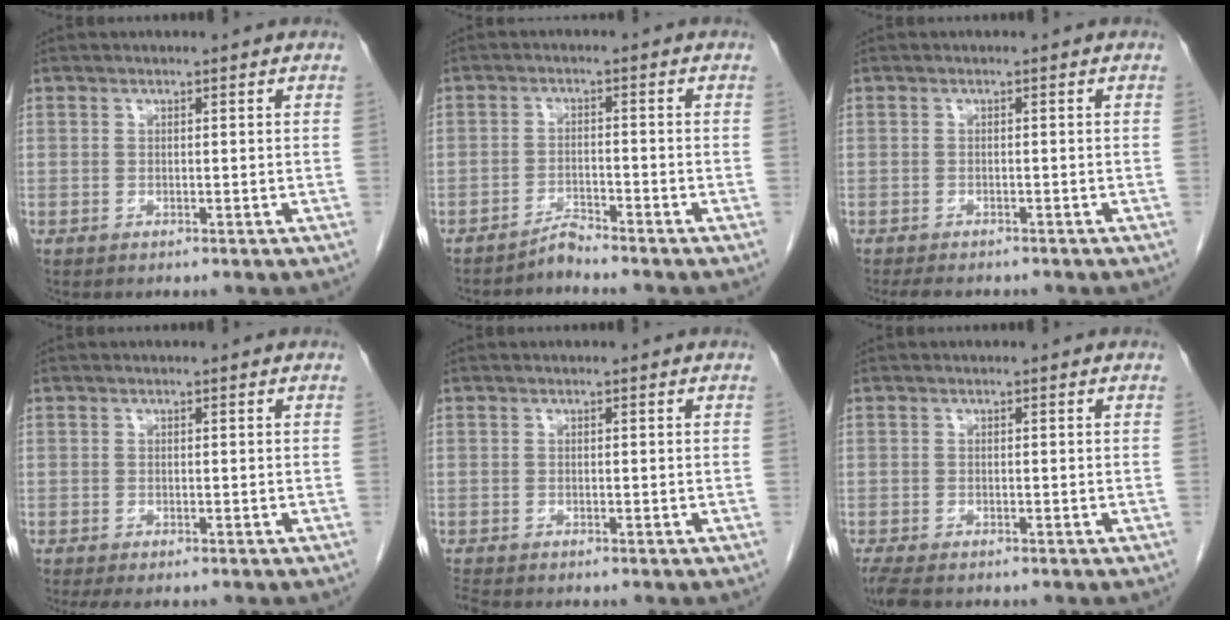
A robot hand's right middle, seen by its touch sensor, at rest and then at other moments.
{"total": 2.3, "force": [-2.3, -0.4, 0.0], "torque": [0.006, -0.010, -0.042]}
{"total": 5.1, "force": [-4.4, 1.6, 2.1], "torque": [-0.028, -0.007, -0.060]}
{"total": 2.5, "force": [-1.9, 0.8, 1.4], "torque": [-0.020, -0.007, -0.025]}
{"total": 1.0, "force": [-1.0, -0.1, 0.1], "torque": [-0.011, -0.009, -0.020]}
{"total": 4.2, "force": [-3.2, 1.3, 2.3], "torque": [-0.050, -0.016, -0.054]}